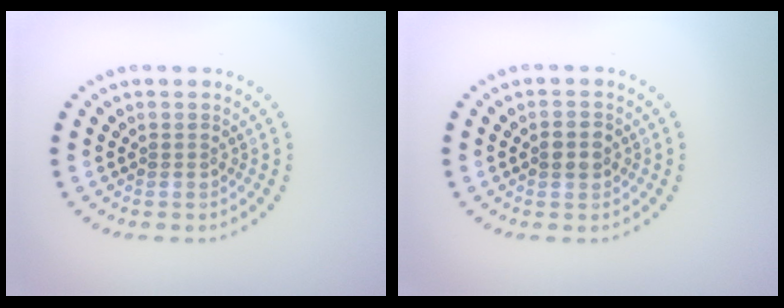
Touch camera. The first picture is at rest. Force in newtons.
{"total": 1.8, "press": 1.8, "slide": 0.0}